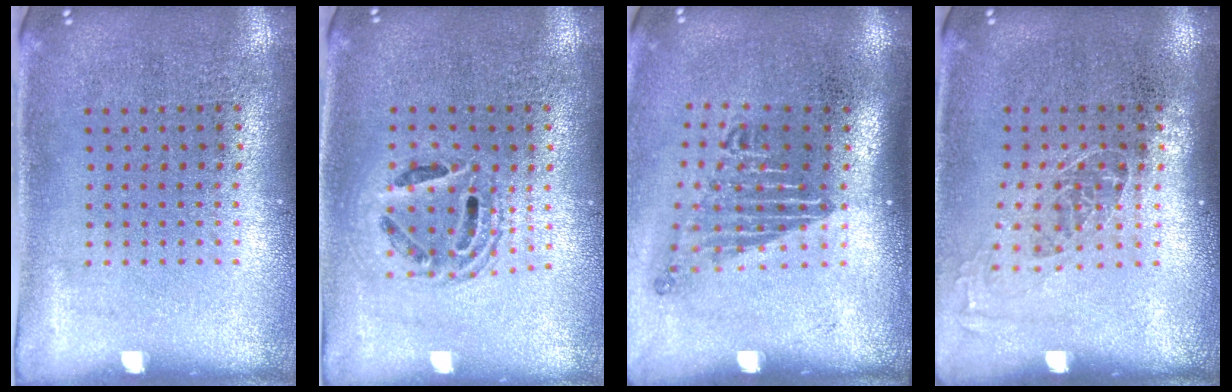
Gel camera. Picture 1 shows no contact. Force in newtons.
{"total": 1.4, "press": 1.2, "slide": 0.6}
{"total": 1.7, "press": 1.2, "slide": 1.3}
{"total": 1.0, "press": 0.9, "slide": 0.5}